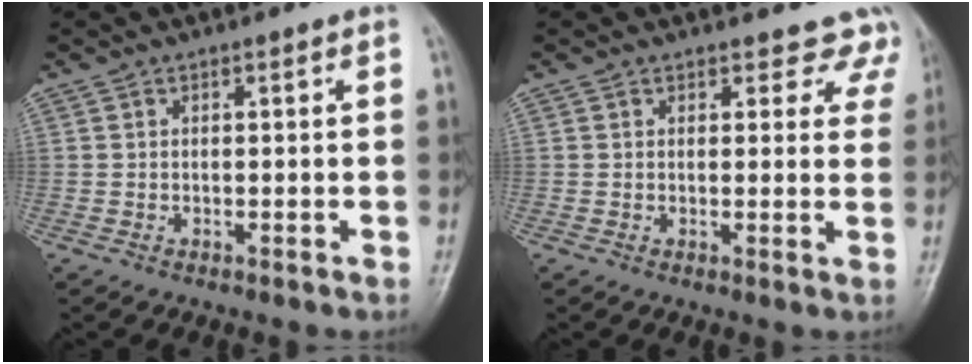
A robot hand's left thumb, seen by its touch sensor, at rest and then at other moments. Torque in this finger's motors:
{"motor_torque": [-0.12, 0.07, -0.24, -0.01, -0.01]}